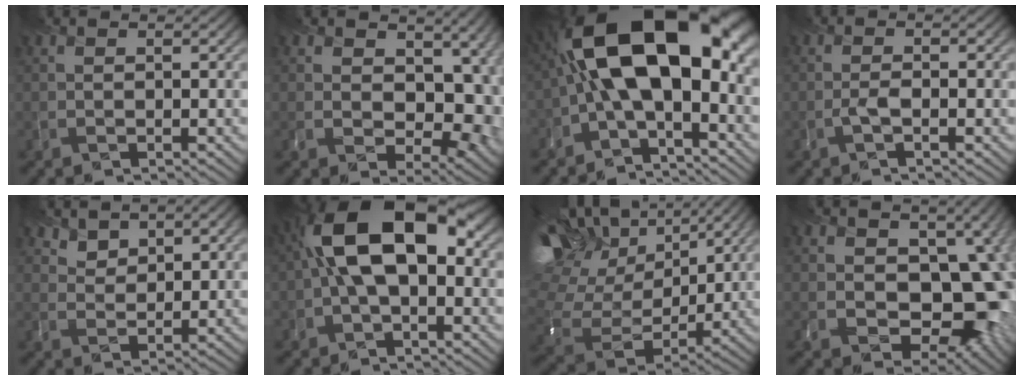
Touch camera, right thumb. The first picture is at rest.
{"total": 9.9, "force": [0.4, 7.3, 6.8], "torque": [-0.108, -0.031, 0.027]}
{"total": 18.1, "force": [1.1, 9.6, 15.3], "torque": [-0.257, 0.015, 0.009]}
{"total": 1.4, "force": [-0.9, 0.1, 1.1], "torque": [-0.023, 0.002, -0.020]}
{"total": 2.7, "force": [2.1, 1.5, 1.0], "torque": [-0.019, -0.010, 0.046]}
{"total": 13.9, "force": [1.6, 7.7, 11.4], "torque": [-0.216, 0.021, 0.020]}
{"total": 15.4, "force": [8.3, 9.5, 8.9], "torque": [-0.226, 0.030, 0.149]}
{"total": 13.7, "force": [-0.4, 9.8, 9.5], "torque": [-0.122, -0.044, 0.003]}